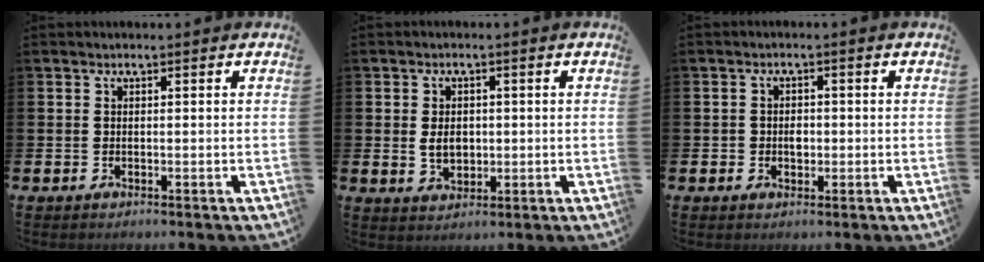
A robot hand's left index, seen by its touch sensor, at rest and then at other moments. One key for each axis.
{"total": 3.5, "fx": 0.2, "fy": 2.5, "fz": 2.4, "tx": -0.030, "ty": 0.001, "tz": -0.003}
{"total": 1.8, "fx": -0.2, "fy": 1.6, "fz": 1.0, "tx": 0.001, "ty": 0.000, "tz": -0.010}